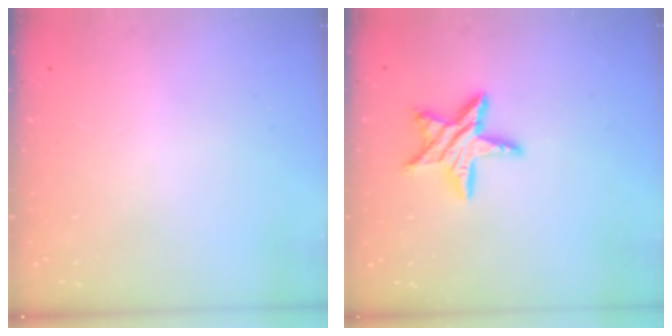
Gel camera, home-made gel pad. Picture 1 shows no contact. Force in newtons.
{"total": 13.2, "press": 13.2, "slide": 0.9}